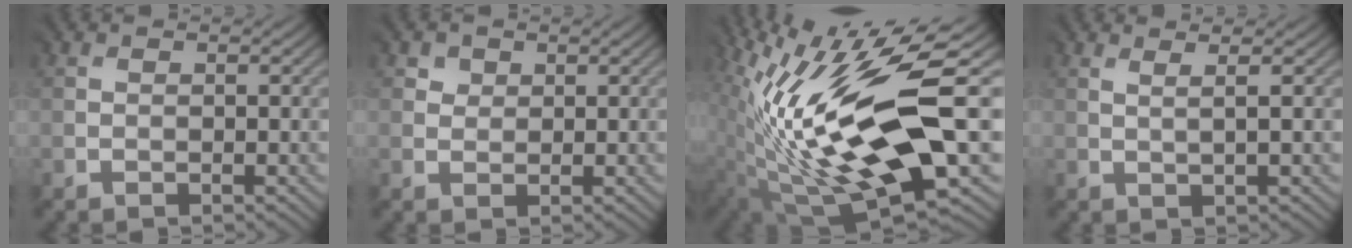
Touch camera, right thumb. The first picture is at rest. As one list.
[{"total": 1.5, "force": [0.9, 1.1, -0.4], "torque": [0.010, -0.003, 0.017]}, {"total": 18.4, "force": [0.9, 6.2, 17.3], "torque": [-0.336, 0.007, 0.022]}, {"total": 1.2, "force": [0.6, -0.2, 1.0], "torque": [-0.003, 0.002, 0.003]}]